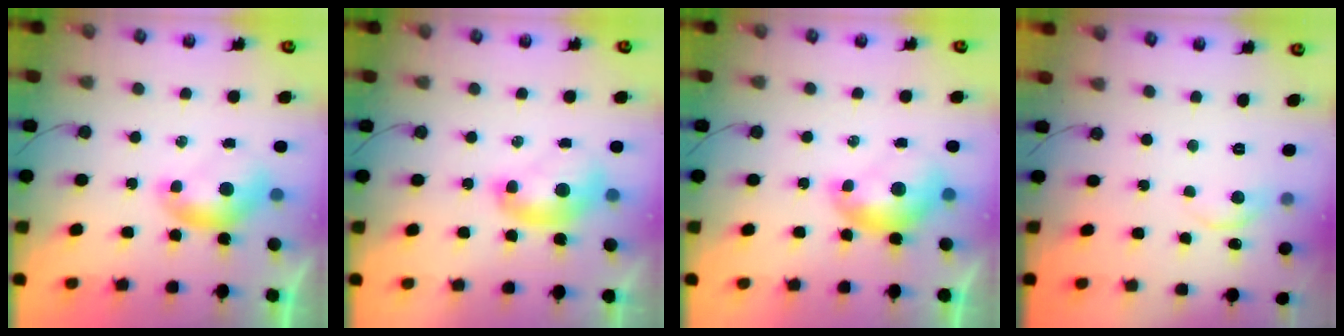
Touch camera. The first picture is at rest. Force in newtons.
{"total": 2.2, "press": 2.2, "slide": 0.1}
{"total": 1.6, "press": 1.5, "slide": 0.2}
{"total": 2.4, "press": 2.3, "slide": 0.6}